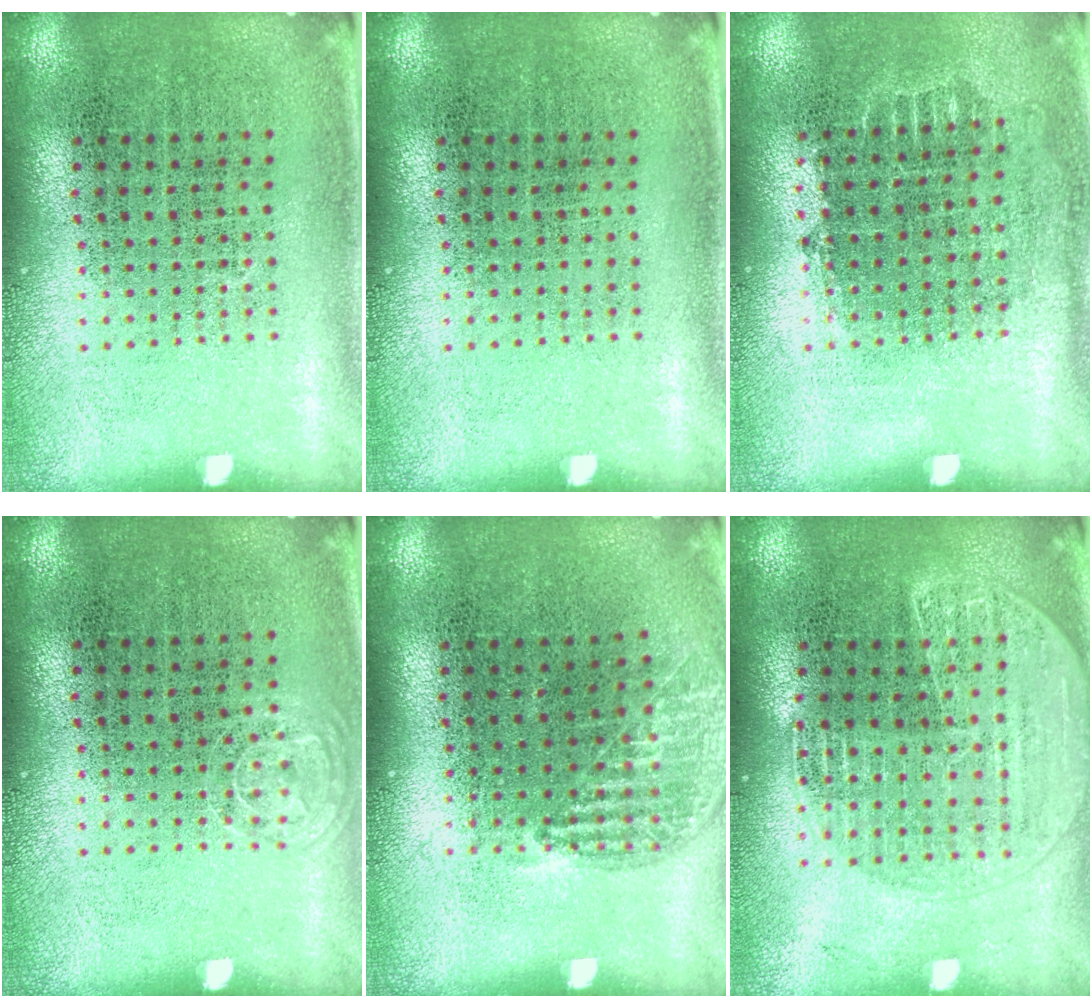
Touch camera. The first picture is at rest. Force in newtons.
{"total": 0.0}
{"total": 0.7, "press": 0.6, "slide": 0.3}
{"total": 0.6, "press": 0.6, "slide": 0.3}
{"total": 1.0, "press": 1.0, "slide": 0.0}
{"total": 1.7, "press": 1.6, "slide": 0.6}